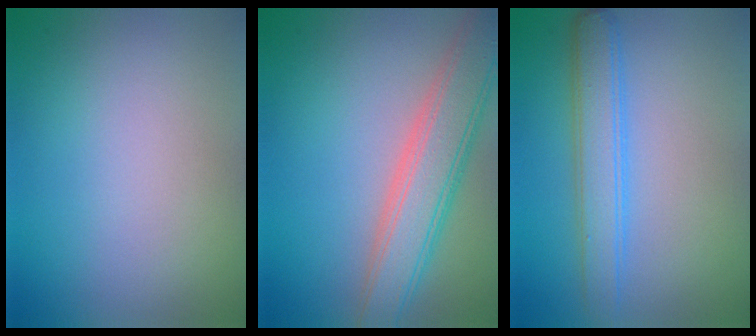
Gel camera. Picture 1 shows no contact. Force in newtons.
{"total": 6.4, "press": 6.4, "slide": 0.4}
{"total": 3.7, "press": 3.7, "slide": 0.1}